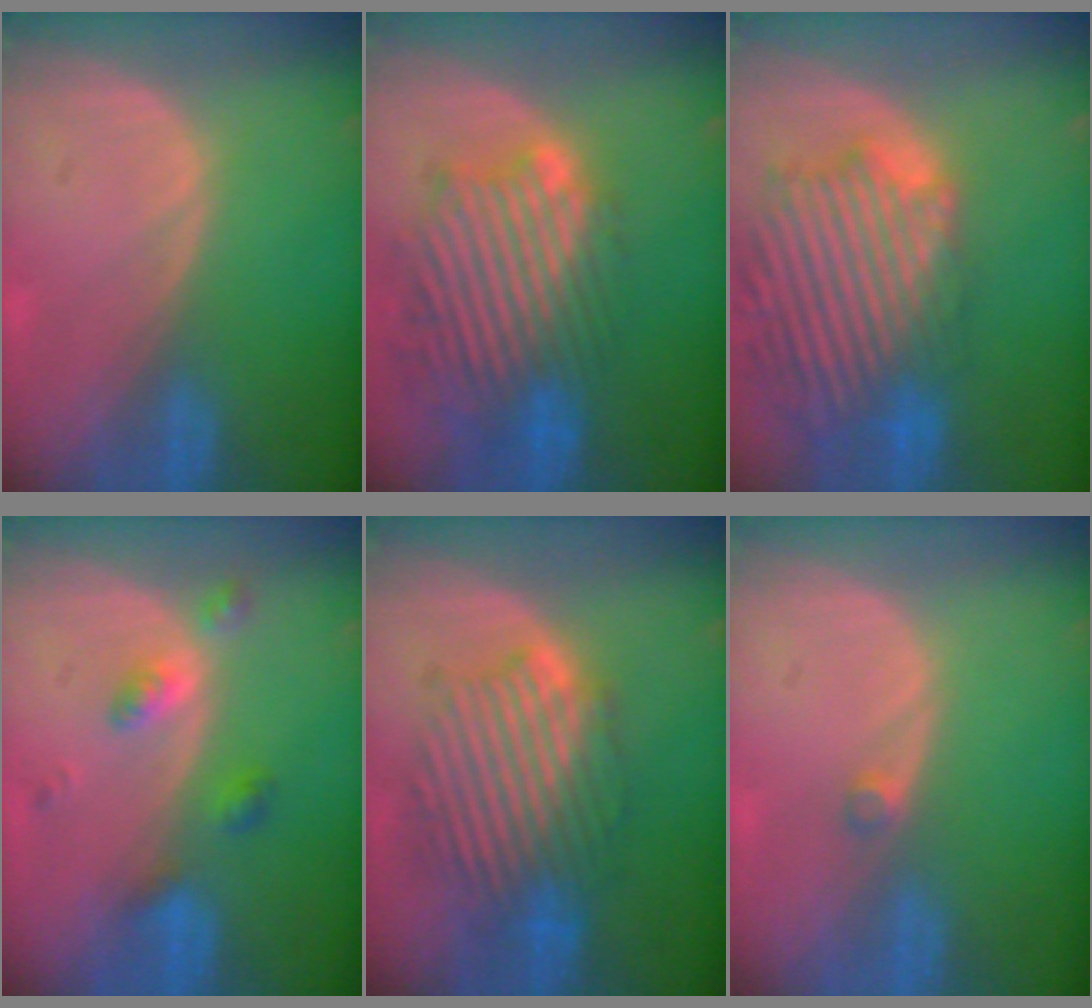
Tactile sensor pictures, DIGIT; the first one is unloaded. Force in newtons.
{"total": 12.3, "press": 11.0, "slide": 5.5}
{"total": 14.6, "press": 12.5, "slide": 7.5}
{"total": 4.2, "press": 4.0, "slide": 1.3}
{"total": 9.2, "press": 9.2, "slide": 0.5}
{"total": 1.1, "press": 1.0, "slide": 0.6}